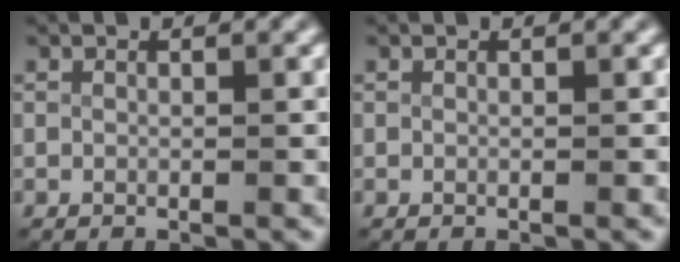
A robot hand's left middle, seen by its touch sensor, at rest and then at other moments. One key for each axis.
{"total": 0.0}